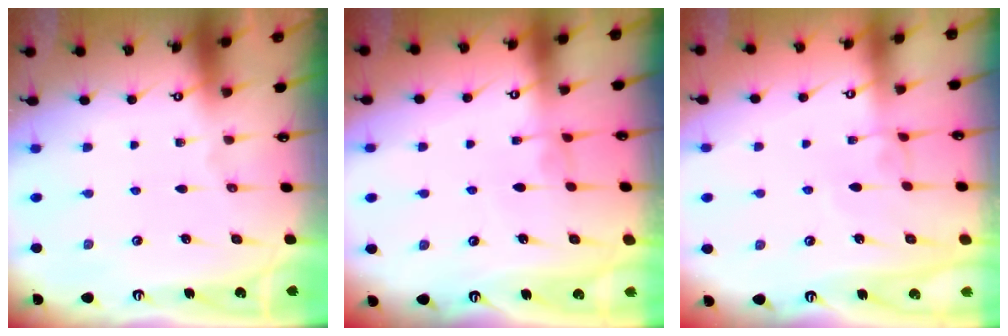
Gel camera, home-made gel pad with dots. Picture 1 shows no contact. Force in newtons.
{"total": 1.4, "press": 1.3, "slide": 0.4}
{"total": 3.3, "press": 3.3, "slide": 0.1}